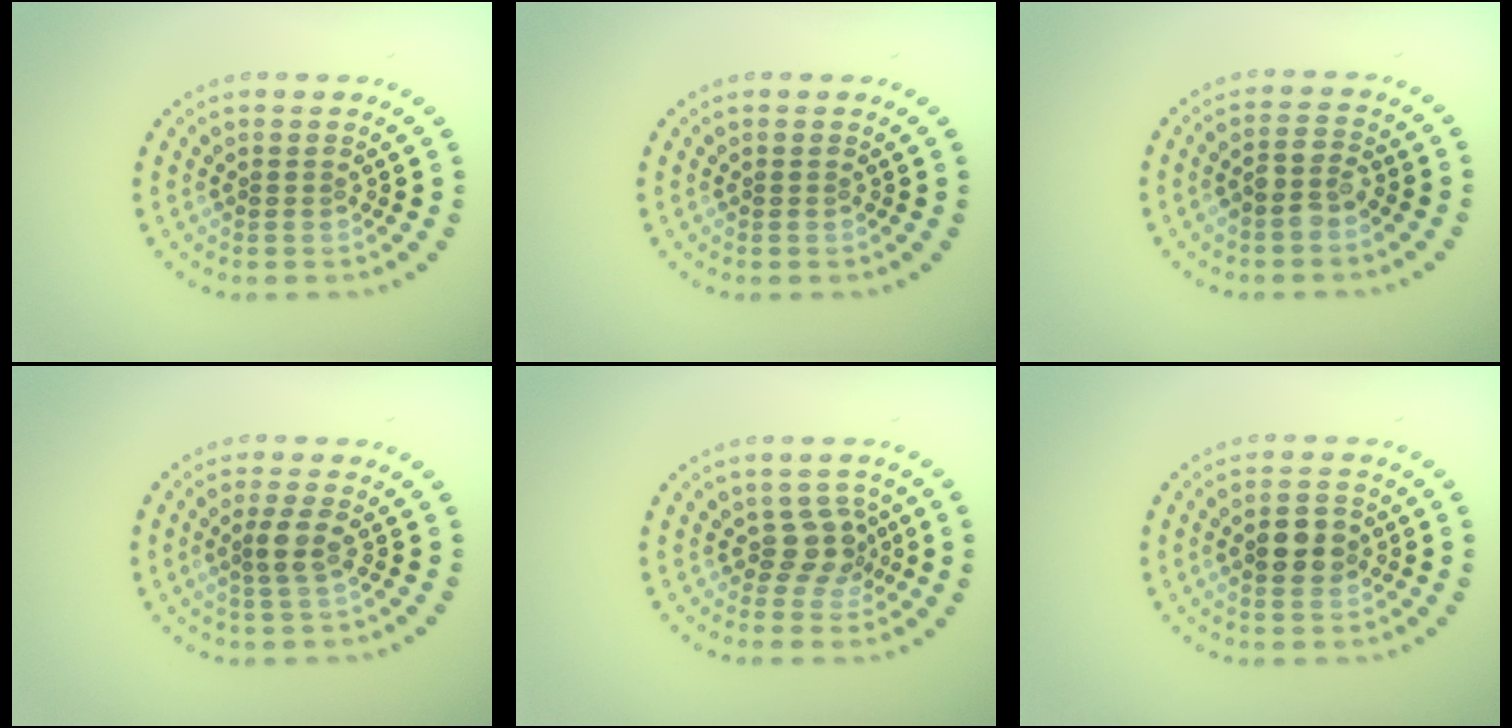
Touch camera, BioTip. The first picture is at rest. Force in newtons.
{"total": 0.0}
{"total": 2.4, "press": 2.1, "slide": 1.2}
{"total": 2.0, "press": 1.7, "slide": 1.0}
{"total": 2.7, "press": 2.0, "slide": 1.8}
{"total": 3.4, "press": 3.4, "slide": 0.1}